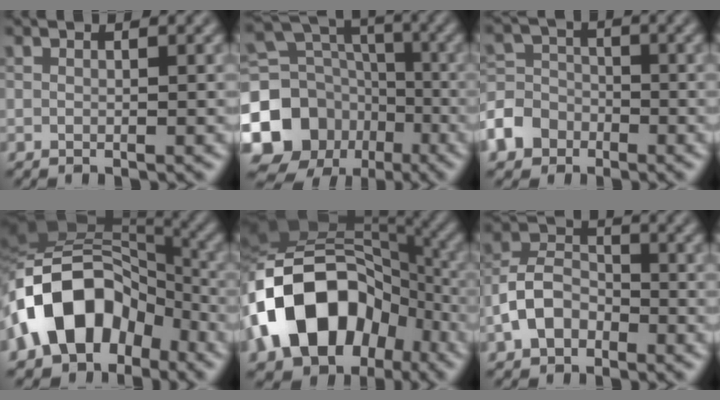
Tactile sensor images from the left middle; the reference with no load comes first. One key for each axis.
{"total": 14.6, "fx": -6.2, "fy": 12.2, "fz": 5.1, "tx": -0.125, "ty": -0.023, "tz": -0.120}
{"total": 6.1, "fx": -3.4, "fy": 4.8, "fz": 1.6, "tx": -0.021, "ty": -0.009, "tz": -0.080}
{"total": 12.9, "fx": -4.8, "fy": 8.8, "fz": 8.2, "tx": -0.140, "ty": 0.026, "tz": -0.103}
{"total": 15.2, "fx": -5.1, "fy": 10.8, "fz": 9.4, "tx": -0.158, "ty": 0.007, "tz": -0.100}
{"total": 4.3, "fx": -2.1, "fy": 2.9, "fz": 2.4, "tx": -0.048, "ty": 0.009, "tz": -0.047}